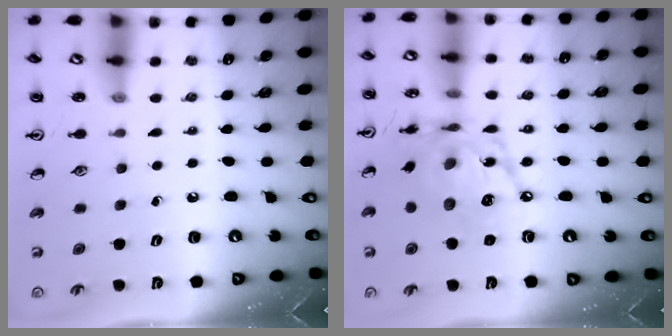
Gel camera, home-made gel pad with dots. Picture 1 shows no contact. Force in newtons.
{"total": 14.9, "press": 14.9, "slide": 0.8}